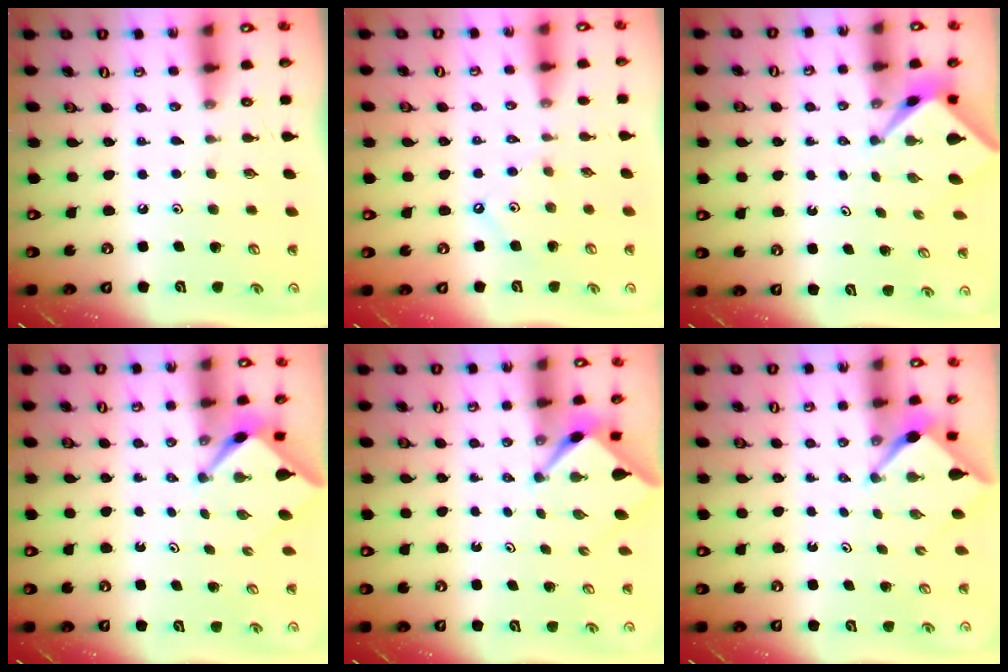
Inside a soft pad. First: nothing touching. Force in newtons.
{"total": 2.3, "press": 2.3, "slide": 0.2}
{"total": 2.3, "press": 2.3, "slide": 0.3}
{"total": 2.5, "press": 2.5, "slide": 0.2}
{"total": 2.6, "press": 2.6, "slide": 0.4}
{"total": 2.5, "press": 2.4, "slide": 0.3}